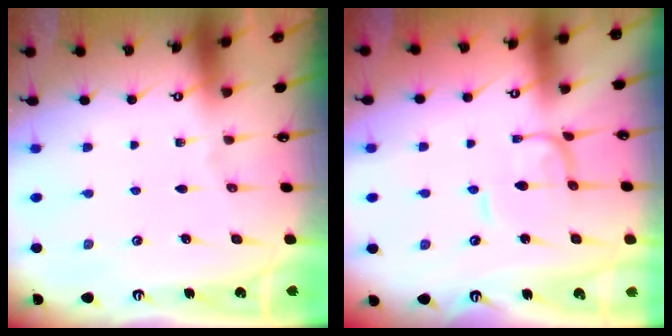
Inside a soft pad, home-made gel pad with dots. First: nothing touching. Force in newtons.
{"total": 1.0, "press": 0.9, "slide": 0.2}